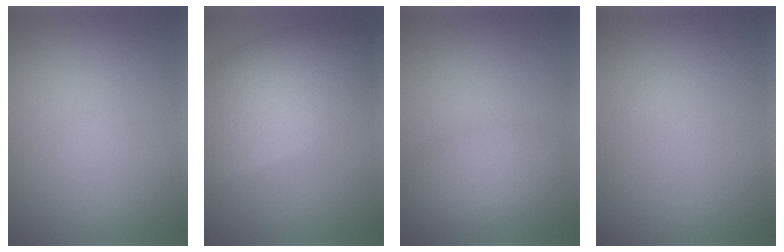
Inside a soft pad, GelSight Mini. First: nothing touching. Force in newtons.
{"total": 10.1, "press": 10.1, "slide": 0.7}
{"total": 3.0, "press": 3.0, "slide": 0.1}
{"total": 0.0}